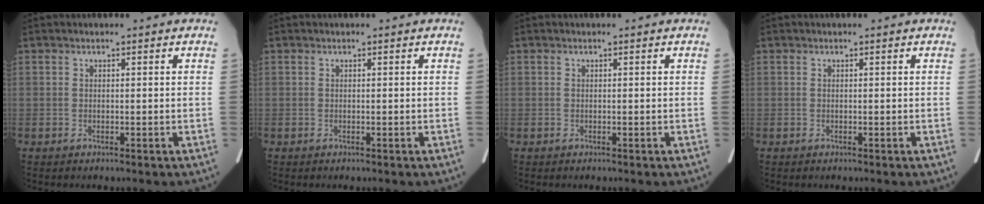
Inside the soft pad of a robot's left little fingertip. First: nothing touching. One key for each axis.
{"total": 0.0}
{"total": 0.0}
{"total": 0.0}